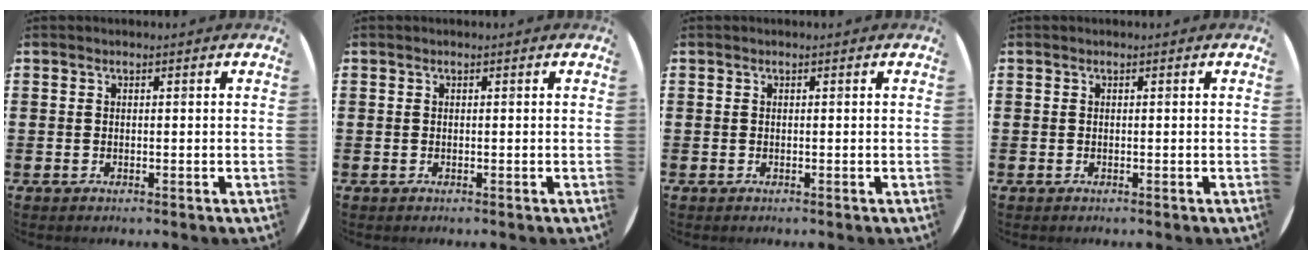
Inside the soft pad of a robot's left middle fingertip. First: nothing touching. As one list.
[{"total": 0.0}, {"total": 0.0}, {"total": 0.0}]